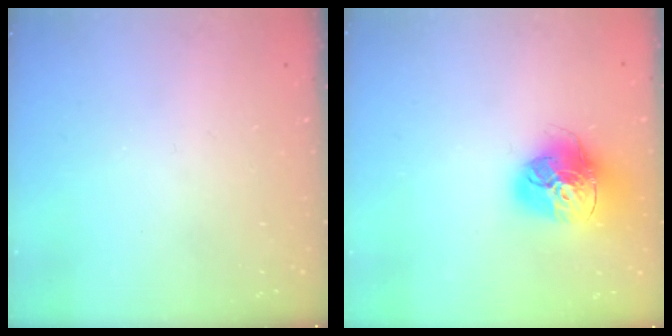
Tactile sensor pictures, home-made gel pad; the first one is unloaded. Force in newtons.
{"total": 18.4, "press": 18.3, "slide": 1.8}